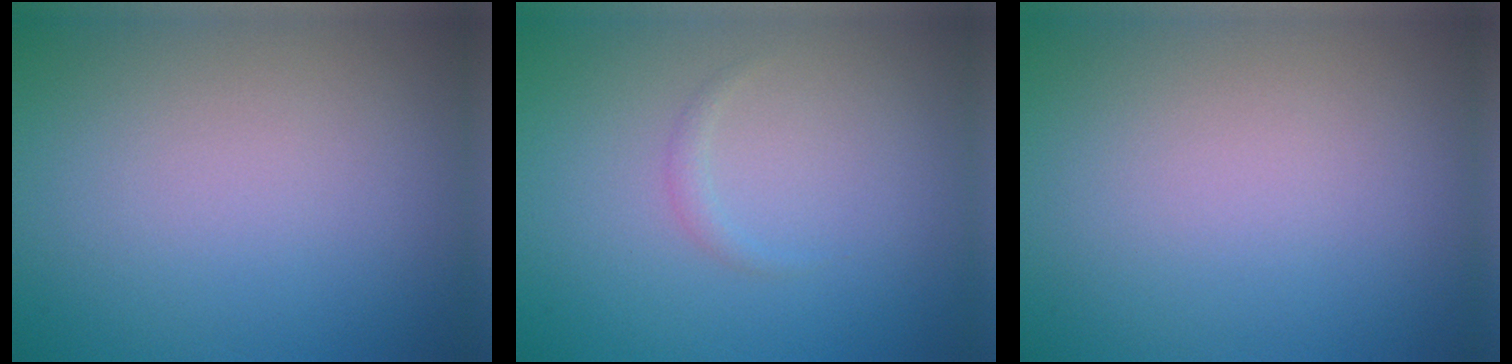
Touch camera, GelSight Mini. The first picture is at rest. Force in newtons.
{"total": 0.7, "press": 0.7, "slide": 0.0}
{"total": 0.0}